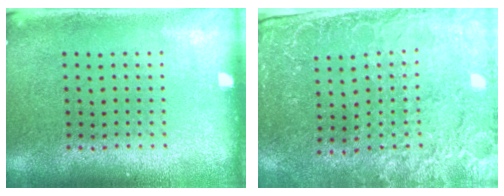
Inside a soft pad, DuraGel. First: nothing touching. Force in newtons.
{"total": 2.9, "press": 2.8, "slide": 0.8}